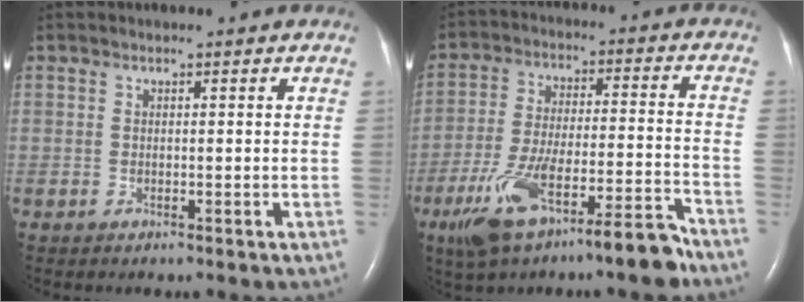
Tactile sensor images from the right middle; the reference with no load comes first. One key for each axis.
{"total": 14.1, "fx": -9.2, "fy": 2.1, "fz": 10.4, "tx": -0.194, "ty": -0.003, "tz": -0.154}